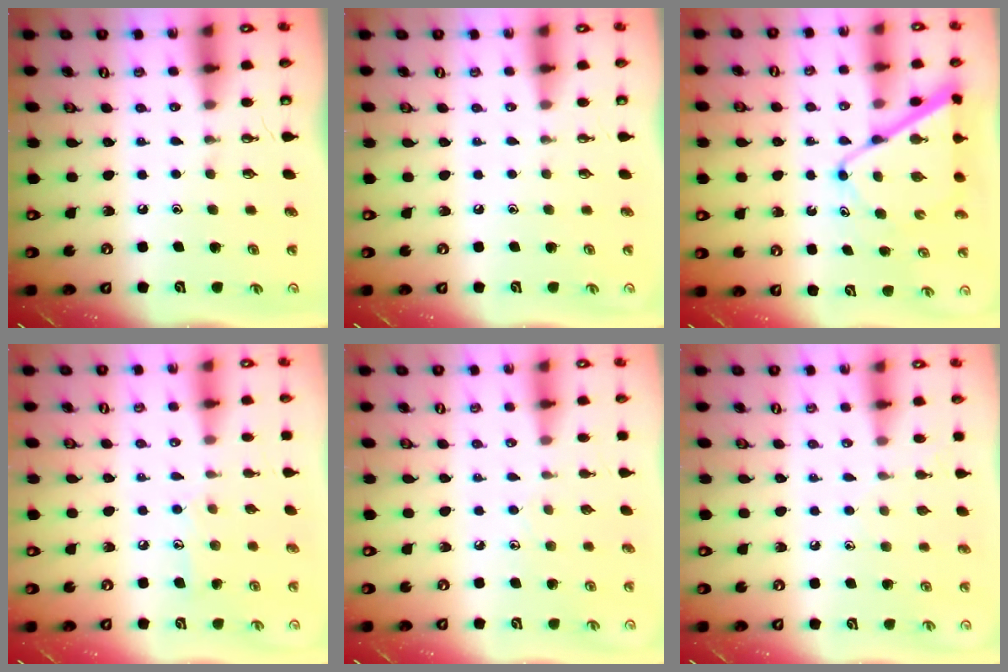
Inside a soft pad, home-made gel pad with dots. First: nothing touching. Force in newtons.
{"total": 0.0}
{"total": 11.6, "press": 11.5, "slide": 1.0}
{"total": 7.0, "press": 7.0, "slide": 0.6}
{"total": 3.8, "press": 3.7, "slide": 0.4}
{"total": 4.7, "press": 4.7, "slide": 0.5}